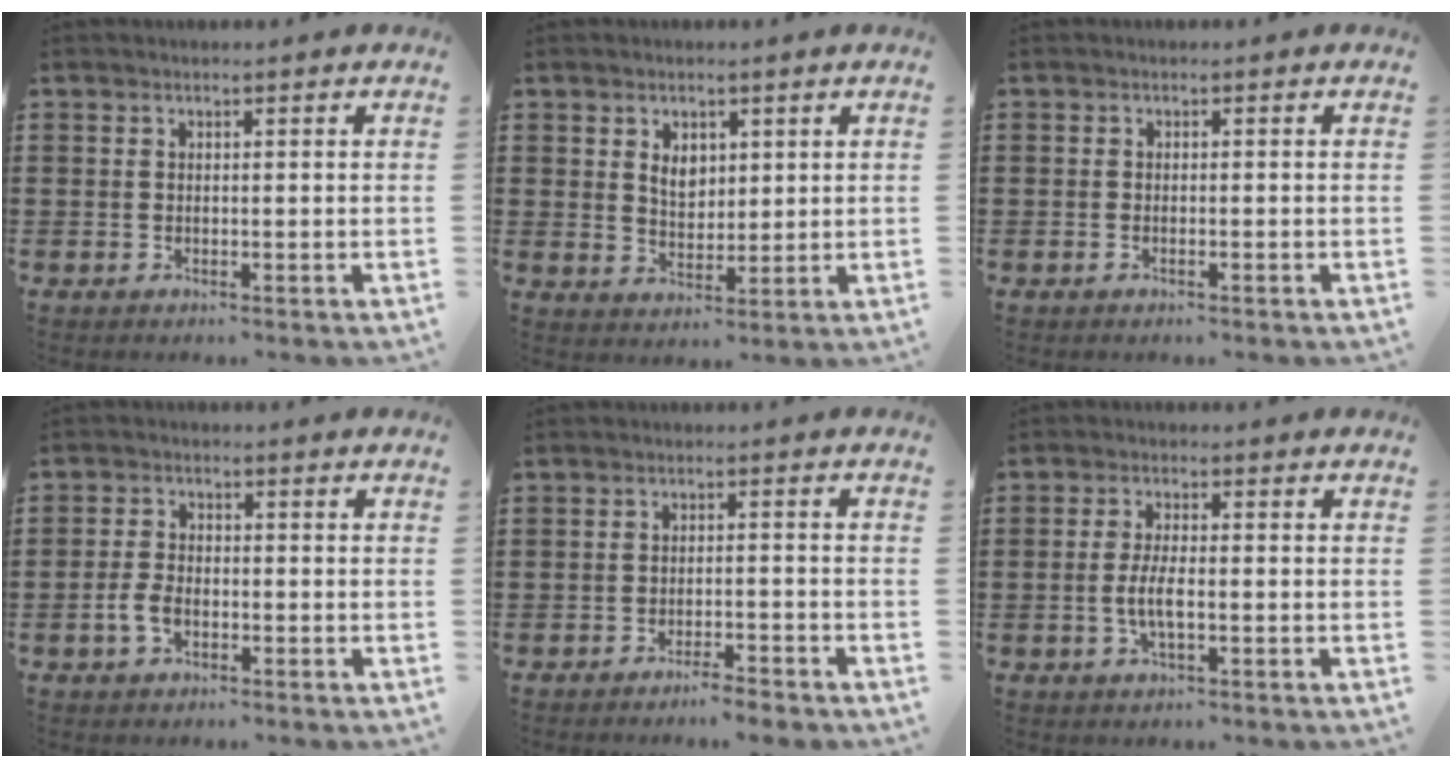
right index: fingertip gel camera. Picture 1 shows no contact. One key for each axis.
{"total": 3.6, "fx": 1.4, "fy": 2.6, "fz": 2.1, "tx": -0.042, "ty": 0.006, "tz": 0.024}
{"total": 0.7, "fx": -0.5, "fy": 0.0, "fz": 0.5, "tx": -0.010, "ty": -0.003, "tz": -0.008}
{"total": 3.7, "fx": -1.5, "fy": 1.9, "fz": 2.8, "tx": -0.070, "ty": -0.005, "tz": -0.033}
{"total": 2.8, "fx": -2.7, "fy": 0.0, "fz": 1.0, "tx": -0.017, "ty": 0.002, "tz": -0.053}
{"total": 4.0, "fx": -0.9, "fy": 1.1, "fz": 3.7, "tx": -0.085, "ty": -0.003, "tz": -0.024}